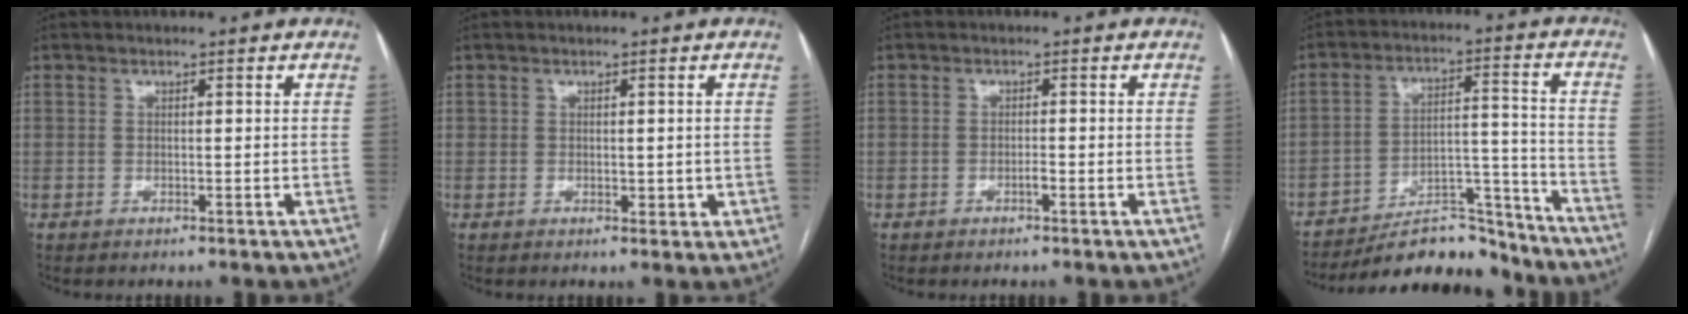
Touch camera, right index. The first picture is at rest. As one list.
[{"total": 2.4, "force": [-0.1, 1.6, 1.7], "torque": [-0.022, 0.006, 0.005]}, {"total": 1.0, "force": [-0.6, 0.2, 0.8], "torque": [-0.016, 0.002, -0.010]}, {"total": 13.7, "force": [-12.9, 3.4, 3.4], "torque": [-0.038, 0.040, -0.200]}]